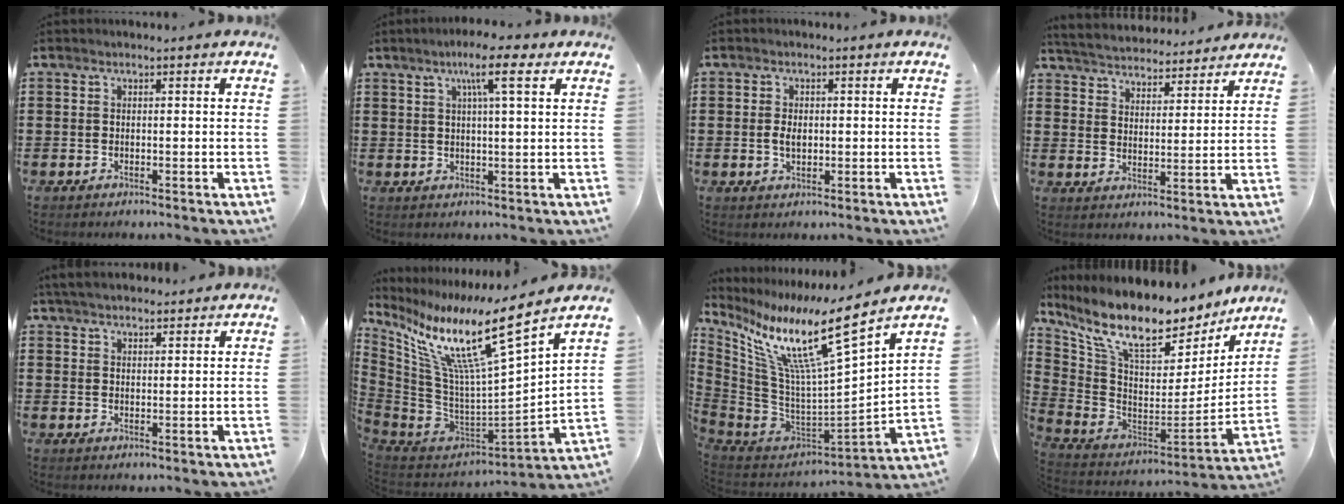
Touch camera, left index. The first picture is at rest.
{"total": 6.9, "force": [3.6, 0.8, 5.8], "torque": [-0.106, 0.002, 0.055]}
{"total": 2.5, "force": [0.0, 1.4, 2.0], "torque": [-0.042, 0.005, 0.000]}
{"total": 4.2, "force": [4.2, 0.2, -0.2], "torque": [-0.020, -0.029, 0.070]}
{"total": 4.1, "force": [3.8, 1.0, 1.3], "torque": [-0.035, -0.001, 0.072]}
{"total": 14.6, "force": [9.1, 1.4, 11.4], "torque": [-0.226, -0.069, 0.141]}
{"total": 14.3, "force": [8.9, 1.3, 11.1], "torque": [-0.222, -0.068, 0.139]}
{"total": 12.5, "force": [9.4, 3.9, 7.2], "torque": [-0.163, -0.069, 0.164]}